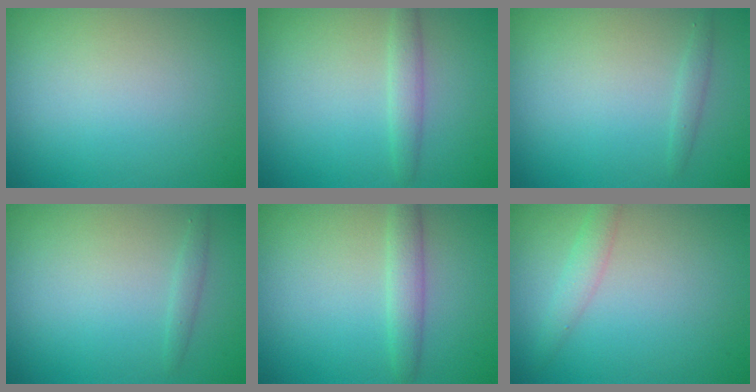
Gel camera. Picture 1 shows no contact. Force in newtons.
{"total": 1.7, "press": 1.7, "slide": 0.0}
{"total": 0.8, "press": 0.8, "slide": 0.0}
{"total": 0.8, "press": 0.8, "slide": 0.0}
{"total": 2.2, "press": 2.2, "slide": 0.0}
{"total": 1.7, "press": 1.7, "slide": 0.1}